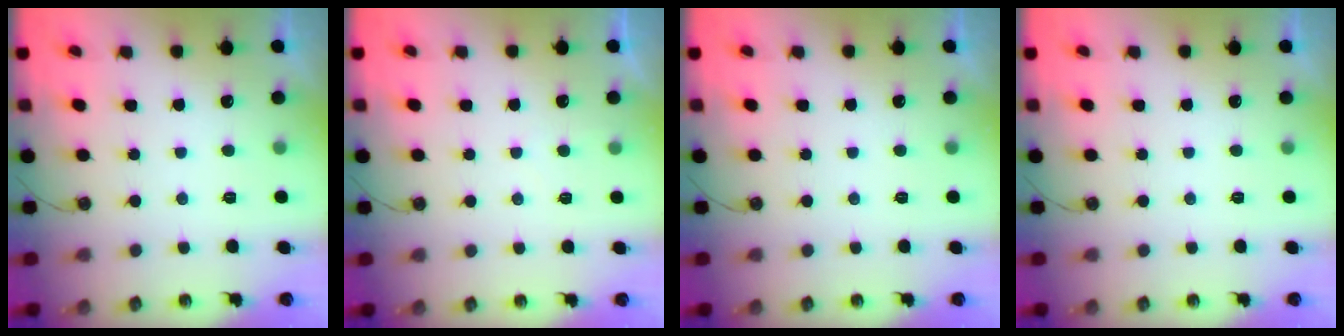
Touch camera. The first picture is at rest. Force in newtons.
{"total": 2.0, "press": 2.0, "slide": 0.3}
{"total": 0.0}
{"total": 0.0}